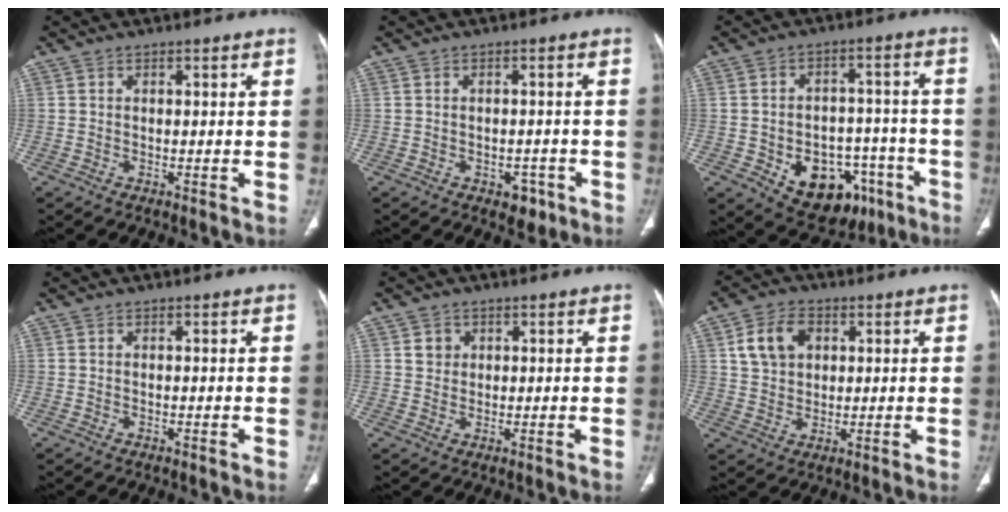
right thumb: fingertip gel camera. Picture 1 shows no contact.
{"total": 3.5, "force": [-1.8, 2.5, 1.7], "torque": [0.001, 0.011, -0.018]}
{"total": 16.7, "force": [-7.5, 11.4, 9.7], "torque": [-0.095, 0.047, -0.091]}
{"total": 0.0}
{"total": 2.5, "force": [0.9, 2.2, 0.7], "torque": [0.000, -0.005, 0.016]}
{"total": 8.0, "force": [2.6, 5.9, 4.7], "torque": [-0.069, 0.001, 0.048]}